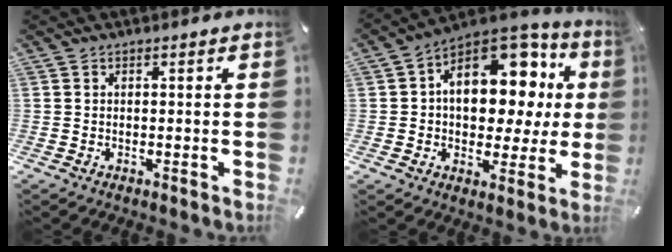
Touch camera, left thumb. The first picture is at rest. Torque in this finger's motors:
{"motor_torque": [1.19, 1.19, 1.00, 0.43, 0.42]}